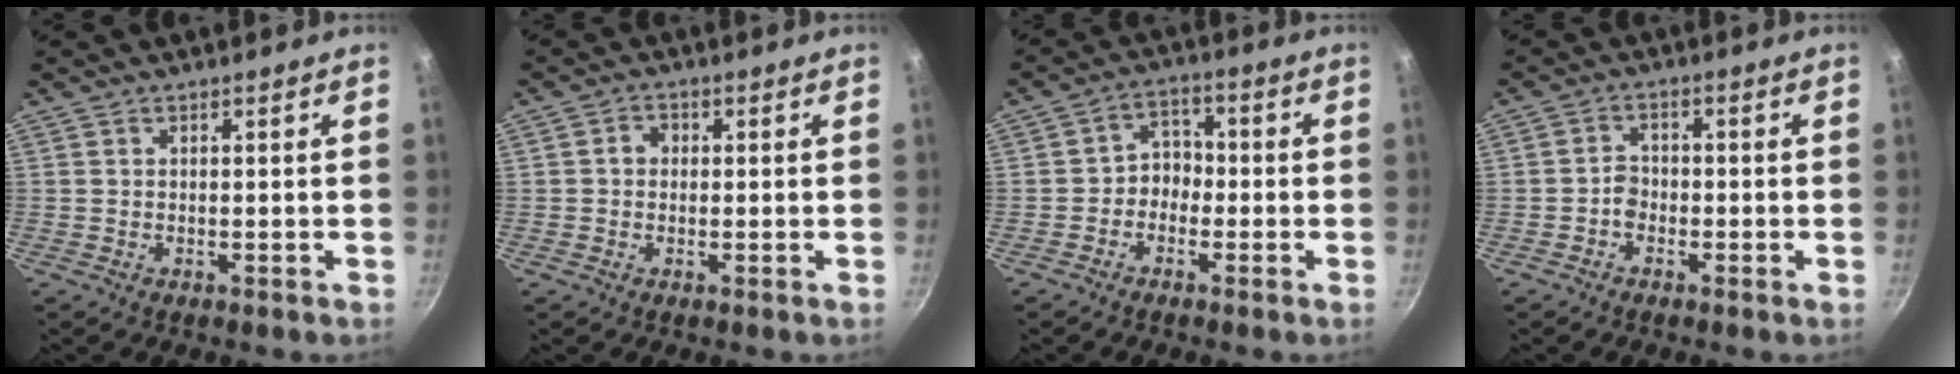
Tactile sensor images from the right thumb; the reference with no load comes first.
{"total": 2.5, "force": [0.1, 2.2, 1.3], "torque": [-0.008, 0.007, -0.003]}
{"total": 4.7, "force": [-1.6, 3.8, 2.2], "torque": [-0.001, 0.029, -0.036]}
{"total": 3.3, "force": [-1.7, 2.4, 1.4], "torque": [-0.007, 0.026, -0.034]}